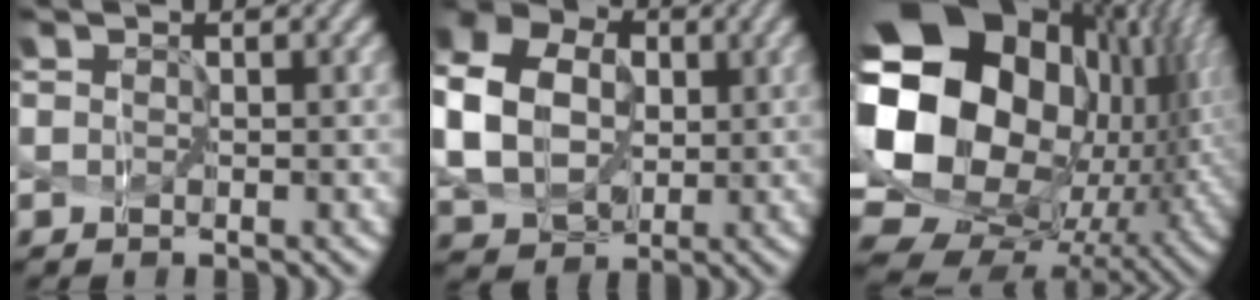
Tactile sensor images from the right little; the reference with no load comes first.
{"total": 11.0, "force": [0.8, 8.8, 6.6], "torque": [-0.173, 0.003, 0.016]}
{"total": 20.0, "force": [3.2, 14.4, 13.5], "torque": [-0.303, -0.031, 0.096]}